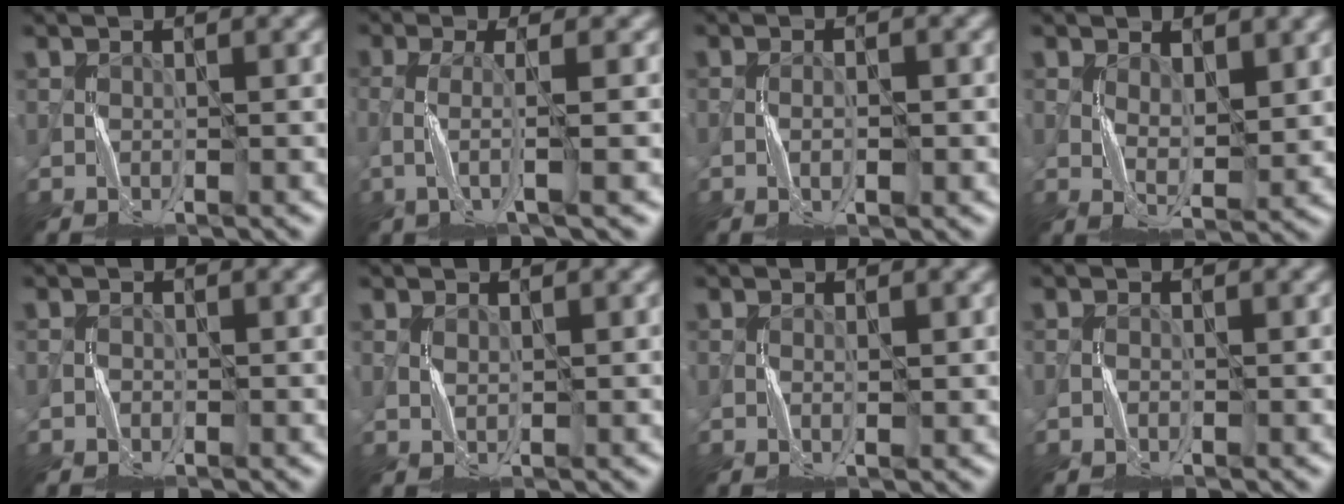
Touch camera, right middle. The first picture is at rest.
{"total": 2.4, "force": [-0.8, 0.3, 2.2], "torque": [-0.045, -0.002, -0.019]}
{"total": 1.0, "force": [-0.7, 0.2, 0.7], "torque": [-0.013, 0.005, -0.014]}
{"total": 2.9, "force": [1.1, 1.4, 2.3], "torque": [-0.048, -0.002, 0.023]}
{"total": 0.9, "force": [-0.7, 0.4, -0.1], "torque": [0.005, 0.005, -0.015]}
{"total": 0.0}
{"total": 0.0}
{"total": 0.7, "force": [-0.7, 0.1, -0.2], "torque": [0.005, 0.006, -0.015]}